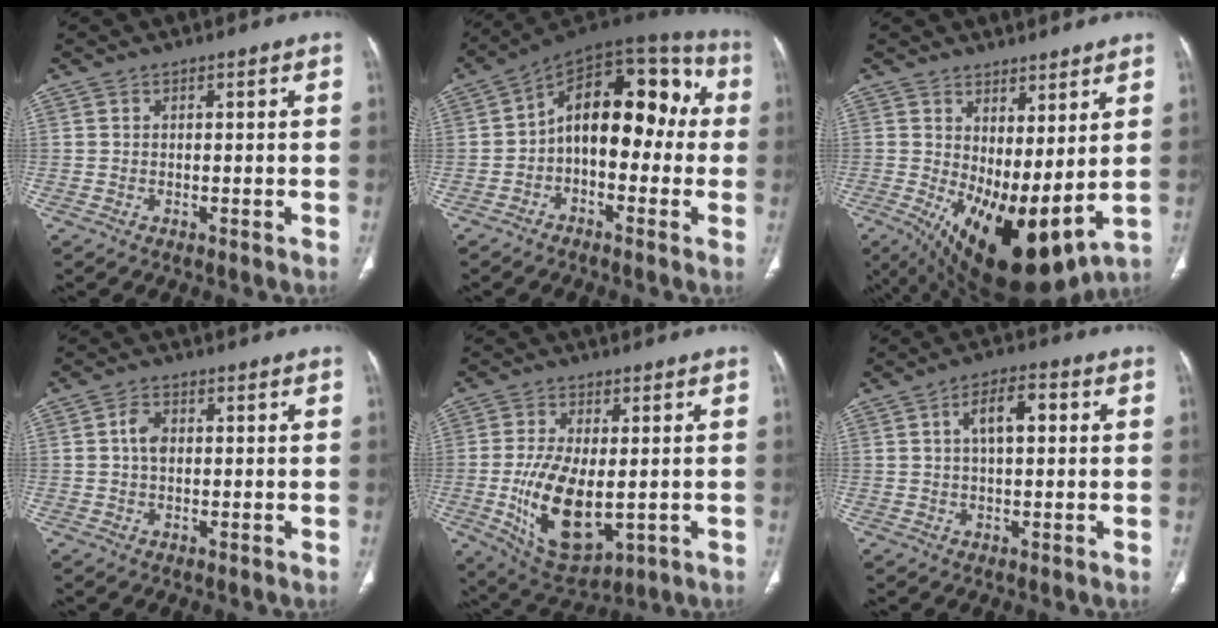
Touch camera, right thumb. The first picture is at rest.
{"total": 17.3, "force": [-0.1, 10.1, 14.0], "torque": [-0.160, 0.058, -0.017]}
{"total": 16.0, "force": [1.4, 6.6, 14.5], "torque": [-0.246, -0.032, 0.046]}
{"total": 3.2, "force": [0.4, 2.1, 2.4], "torque": [-0.047, 0.006, 0.003]}
{"total": 14.3, "force": [-2.1, 7.1, 12.3], "torque": [-0.220, -0.018, -0.014]}
{"total": 6.7, "force": [1.5, 3.0, 5.7], "torque": [-0.094, 0.014, 0.022]}